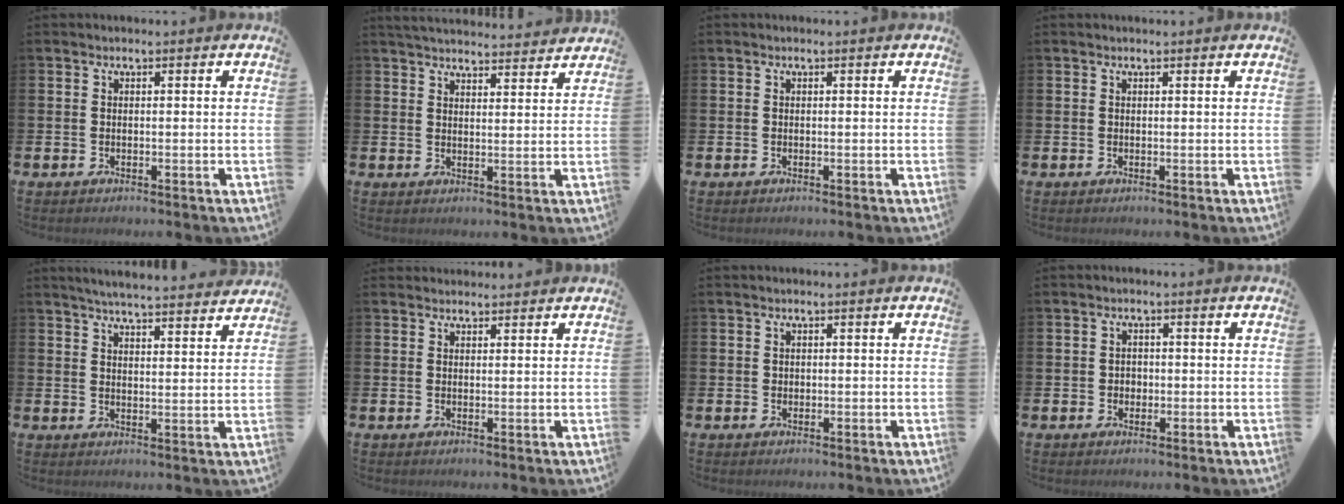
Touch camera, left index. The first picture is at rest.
{"total": 4.4, "force": [4.3, 0.4, 0.3], "torque": [-0.016, -0.027, 0.078]}
{"total": 0.0}
{"total": 0.0}
{"total": 5.2, "force": [5.1, 0.0, 0.9], "torque": [-0.028, -0.032, 0.090]}
{"total": 1.6, "force": [1.6, 0.4, -0.1], "torque": [0.010, -0.005, 0.027]}
{"total": 0.6, "force": [0.3, 0.5, 0.1], "torque": [0.008, 0.001, 0.003]}
{"total": 1.5, "force": [0.0, 1.4, 0.5], "torque": [-0.002, 0.004, -0.004]}